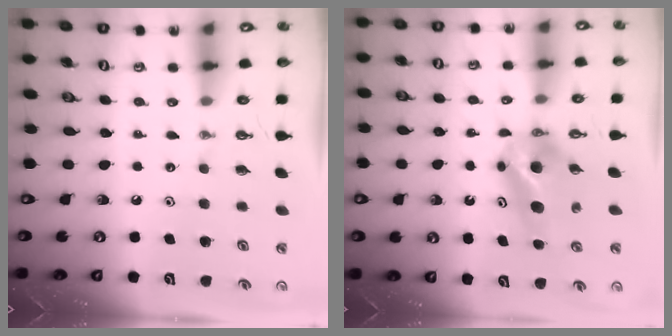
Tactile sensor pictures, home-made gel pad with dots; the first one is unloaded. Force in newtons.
{"total": 6.7, "press": 6.3, "slide": 2.4}